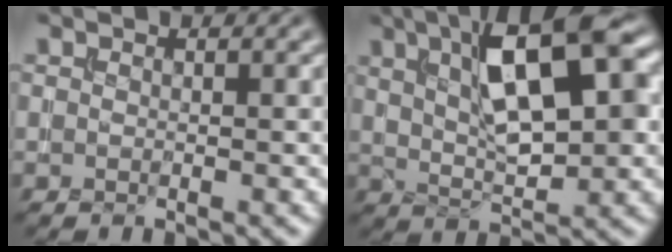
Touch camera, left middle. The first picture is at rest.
{"total": 10.3, "force": [3.5, 3.6, 9.0], "torque": [-0.146, 0.010, 0.058]}